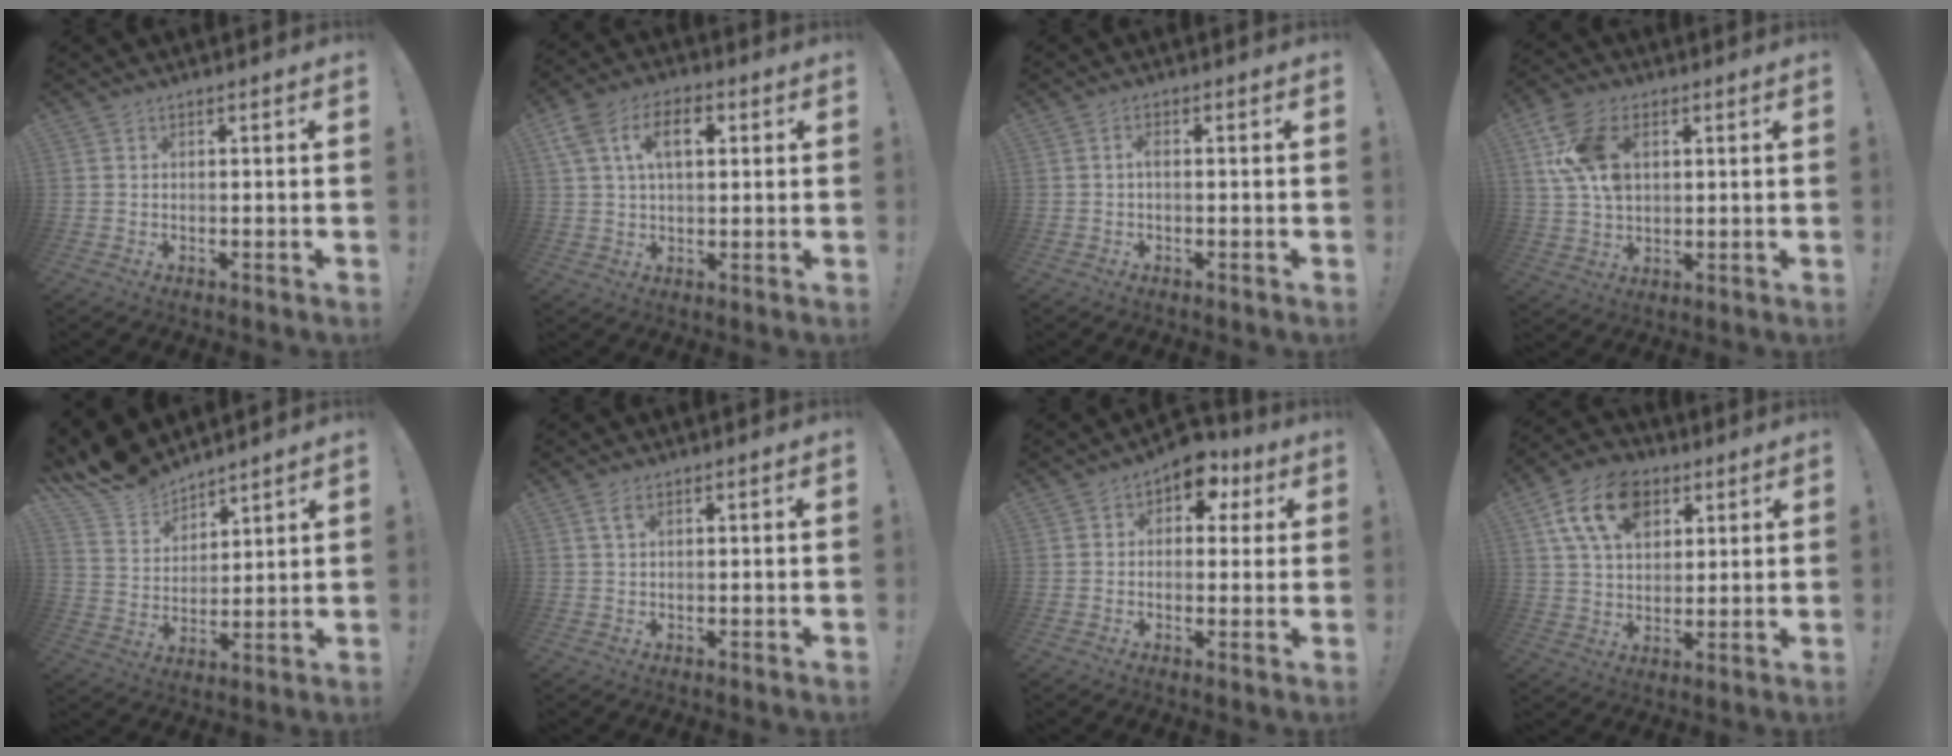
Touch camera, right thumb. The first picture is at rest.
{"total": 11.3, "force": [3.4, 6.6, 8.5], "torque": [-0.148, 0.012, 0.062]}
{"total": 1.6, "force": [-0.4, 0.4, 1.4], "torque": [-0.028, 0.006, -0.009]}
{"total": 14.8, "force": [4.5, 9.9, 10.0], "torque": [-0.198, 0.001, 0.089]}
{"total": 11.8, "force": [11.0, 4.4, 1.0], "torque": [-0.045, -0.093, 0.210]}
{"total": 2.6, "force": [1.4, 1.2, 1.8], "torque": [-0.023, -0.005, 0.022]}
{"total": 7.0, "force": [2.9, 5.2, 3.7], "torque": [-0.037, -0.011, 0.050]}
{"total": 16.1, "force": [7.2, 10.9, 9.3], "torque": [-0.149, -0.018, 0.139]}